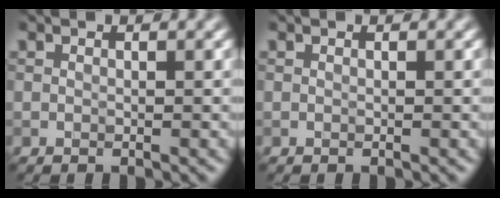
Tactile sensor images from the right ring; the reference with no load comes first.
{"total": 0.0}